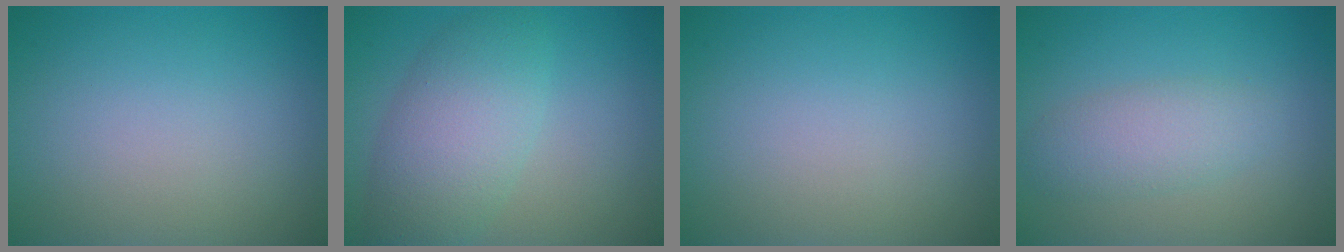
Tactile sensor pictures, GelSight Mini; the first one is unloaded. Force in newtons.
{"total": 5.6, "press": 5.6, "slide": 0.1}
{"total": 0.0}
{"total": 2.9, "press": 2.9, "slide": 0.1}